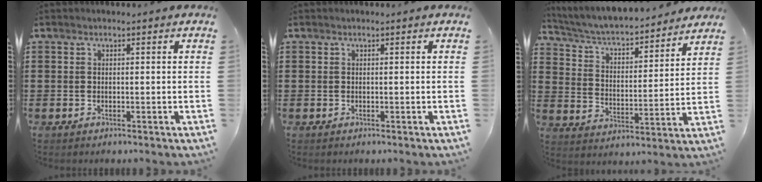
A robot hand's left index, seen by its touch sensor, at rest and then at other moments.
{"total": 0.0}
{"total": 4.3, "force": [4.1, 0.4, 1.5], "torque": [-0.049, -0.033, 0.061]}